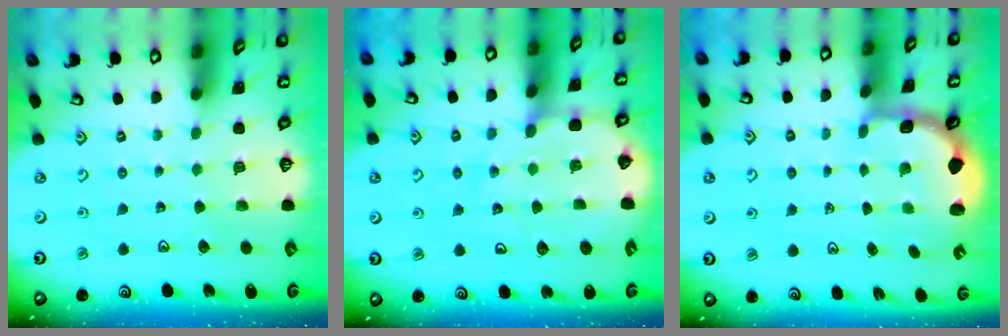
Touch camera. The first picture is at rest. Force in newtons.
{"total": 10.1, "press": 10.1, "slide": 1.3}
{"total": 2.7, "press": 2.1, "slide": 1.7}